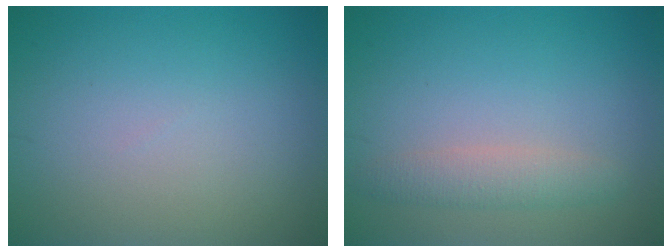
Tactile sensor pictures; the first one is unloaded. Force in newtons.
{"total": 2.1, "press": 2.1, "slide": 0.0}